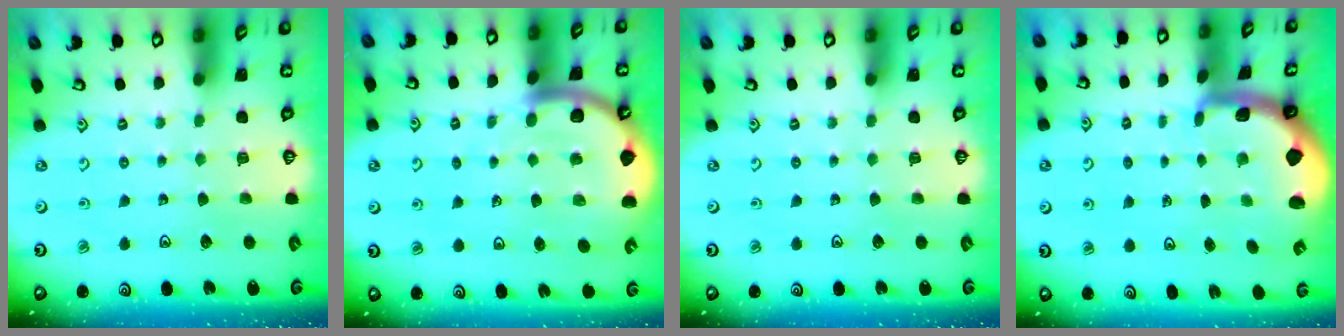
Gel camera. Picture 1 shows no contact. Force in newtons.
{"total": 7.1, "press": 7.0, "slide": 1.0}
{"total": 0.0}
{"total": 1.8, "press": 1.8, "slide": 0.4}